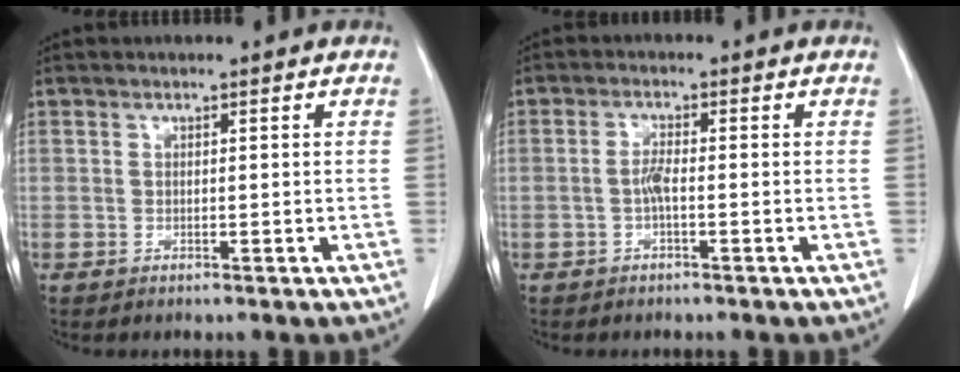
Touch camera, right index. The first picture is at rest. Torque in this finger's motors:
{"motor_torque": [0.52, -0.28, 0.30, 0.07]}